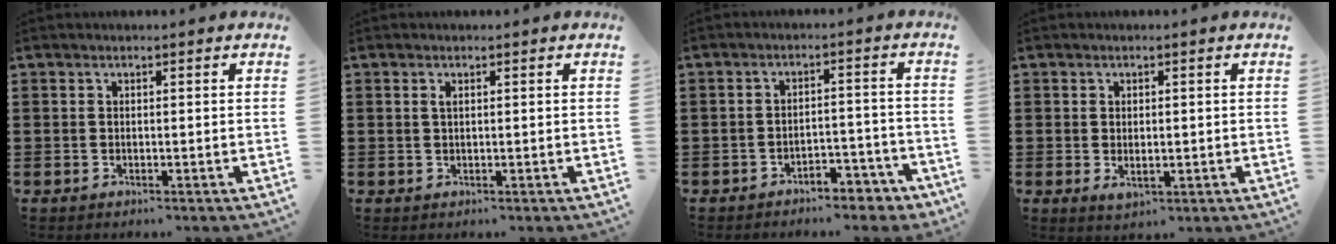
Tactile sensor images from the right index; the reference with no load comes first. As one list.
[{"total": 0.9, "force": [0.3, 0.3, 0.8], "torque": [-0.017, 0.003, 0.005]}, {"total": 4.2, "force": [-3.9, 0.9, 1.2], "torque": [-0.022, 0.010, -0.080]}, {"total": 1.9, "force": [-0.1, 1.1, 1.5], "torque": [-0.030, 0.003, -0.002]}]